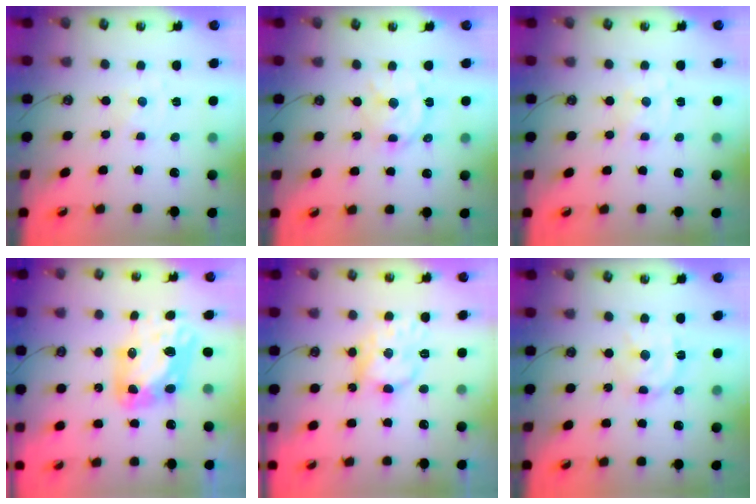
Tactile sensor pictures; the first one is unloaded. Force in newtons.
{"total": 12.6, "press": 12.5, "slide": 1.1}
{"total": 2.1, "press": 2.0, "slide": 0.4}
{"total": 10.6, "press": 10.5, "slide": 1.1}
{"total": 11.3, "press": 11.2, "slide": 0.7}
{"total": 12.0, "press": 12.0, "slide": 1.0}